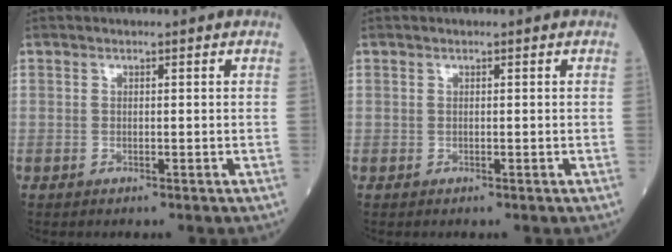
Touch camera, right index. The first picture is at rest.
{"total": 0.0}